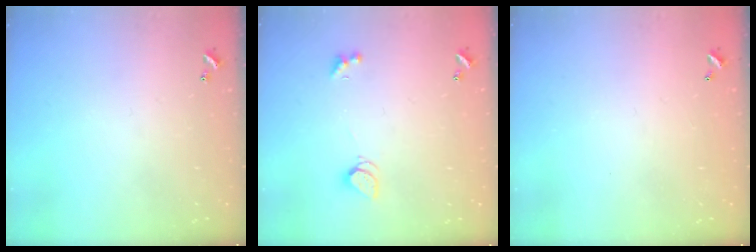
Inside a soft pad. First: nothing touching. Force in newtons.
{"total": 2.2, "press": 2.1, "slide": 0.4}
{"total": 2.9, "press": 2.9, "slide": 0.1}